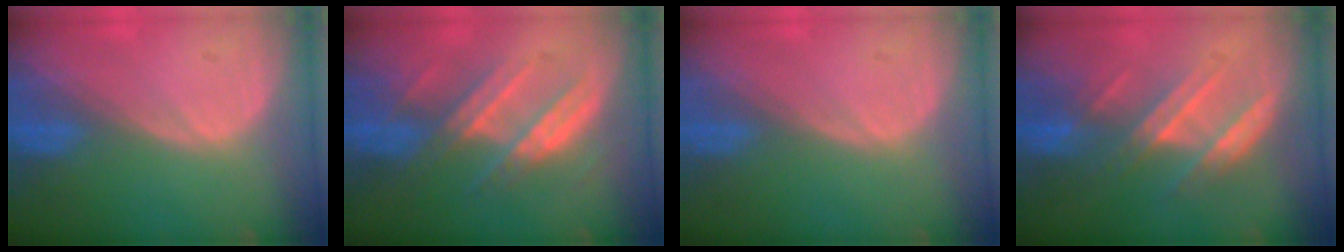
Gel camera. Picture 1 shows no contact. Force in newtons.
{"total": 7.4, "press": 7.2, "slide": 1.9}
{"total": 0.5, "press": 0.0, "slide": 0.5}
{"total": 7.4, "press": 6.7, "slide": 3.1}